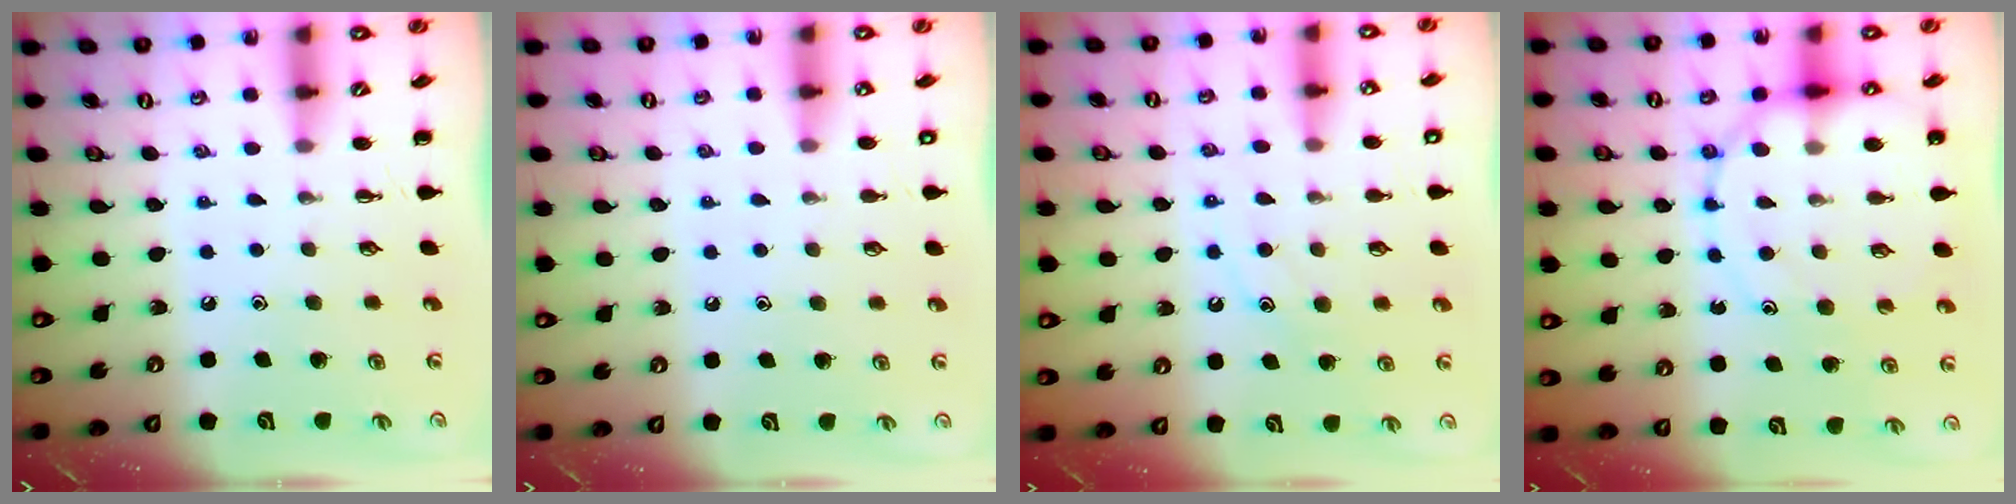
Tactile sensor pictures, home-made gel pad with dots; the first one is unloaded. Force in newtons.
{"total": 1.1, "press": 1.1, "slide": 0.2}
{"total": 10.4, "press": 10.3, "slide": 1.4}
{"total": 14.1, "press": 13.9, "slide": 2.4}